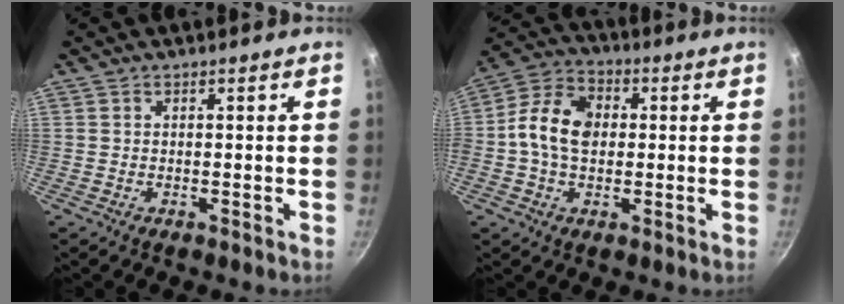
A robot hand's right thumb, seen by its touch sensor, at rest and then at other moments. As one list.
[{"total": 11.5, "force": [0.3, 8.3, 8.0], "torque": [-0.126, 0.024, -0.014]}]